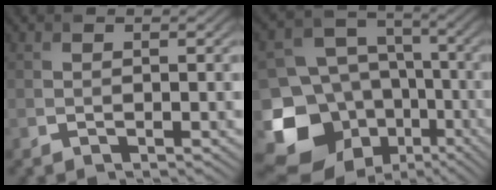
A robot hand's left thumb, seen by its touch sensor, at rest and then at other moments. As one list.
[{"total": 17.9, "force": [-8.0, 14.3, 7.1], "torque": [-0.197, -0.038, -0.130]}]